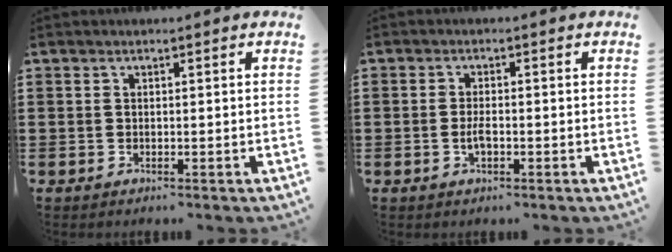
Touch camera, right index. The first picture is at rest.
{"total": 2.4, "force": [-0.6, 0.9, 2.2], "torque": [-0.049, -0.002, -0.013]}